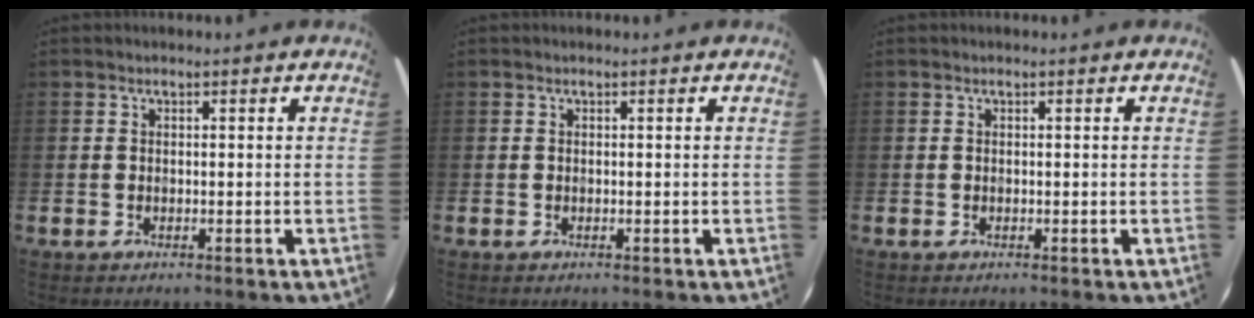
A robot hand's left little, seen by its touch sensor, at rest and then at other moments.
{"total": 0.0}
{"total": 0.0}